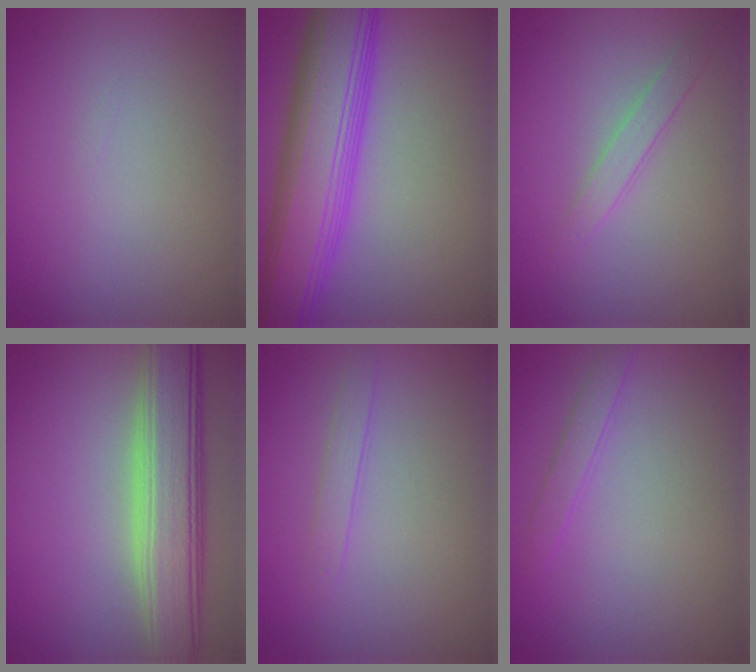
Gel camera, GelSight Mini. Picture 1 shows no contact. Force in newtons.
{"total": 9.7, "press": 9.7, "slide": 0.1}
{"total": 1.6, "press": 1.6, "slide": 0.1}
{"total": 7.7, "press": 7.6, "slide": 0.7}
{"total": 1.1, "press": 1.1, "slide": 0.2}
{"total": 1.3, "press": 1.3, "slide": 0.1}